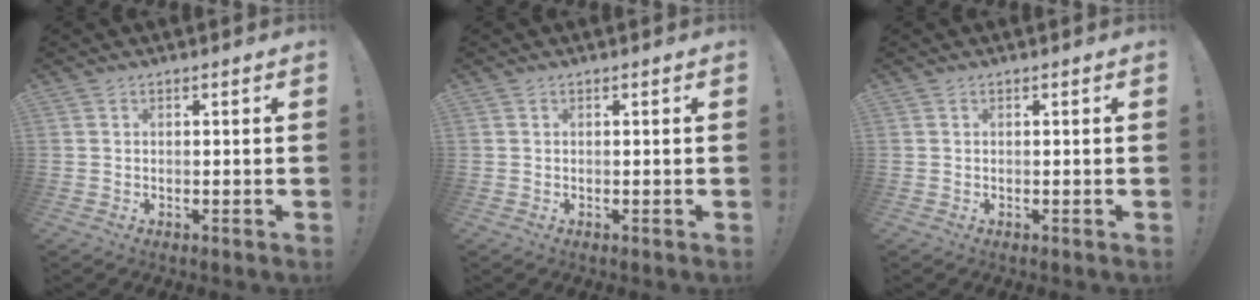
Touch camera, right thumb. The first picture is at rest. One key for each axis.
{"total": 0.0}
{"total": 0.0}